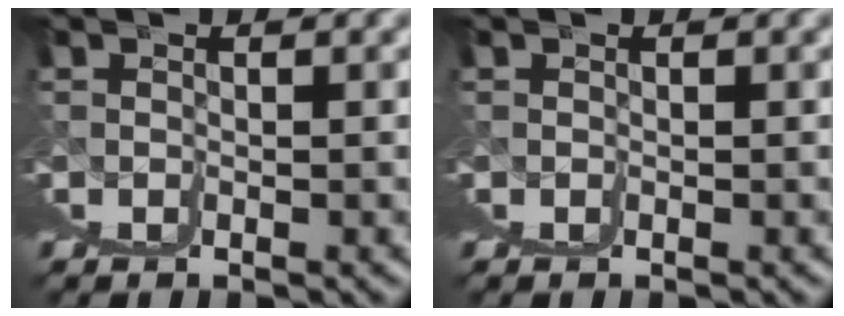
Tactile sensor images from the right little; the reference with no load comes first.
{"total": 0.0}